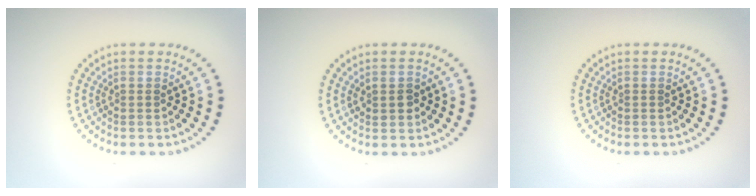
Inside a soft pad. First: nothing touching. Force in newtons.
{"total": 1.3, "press": 1.3, "slide": 0.2}
{"total": 0.0}